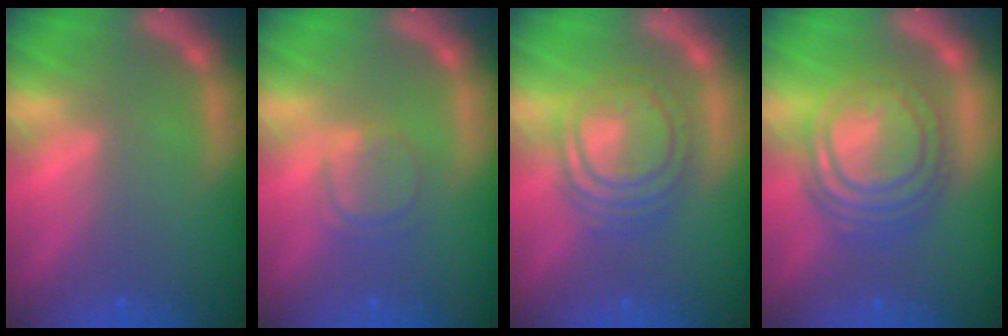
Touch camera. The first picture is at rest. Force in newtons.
{"total": 3.0}
{"total": 7.6}
{"total": 10.0}